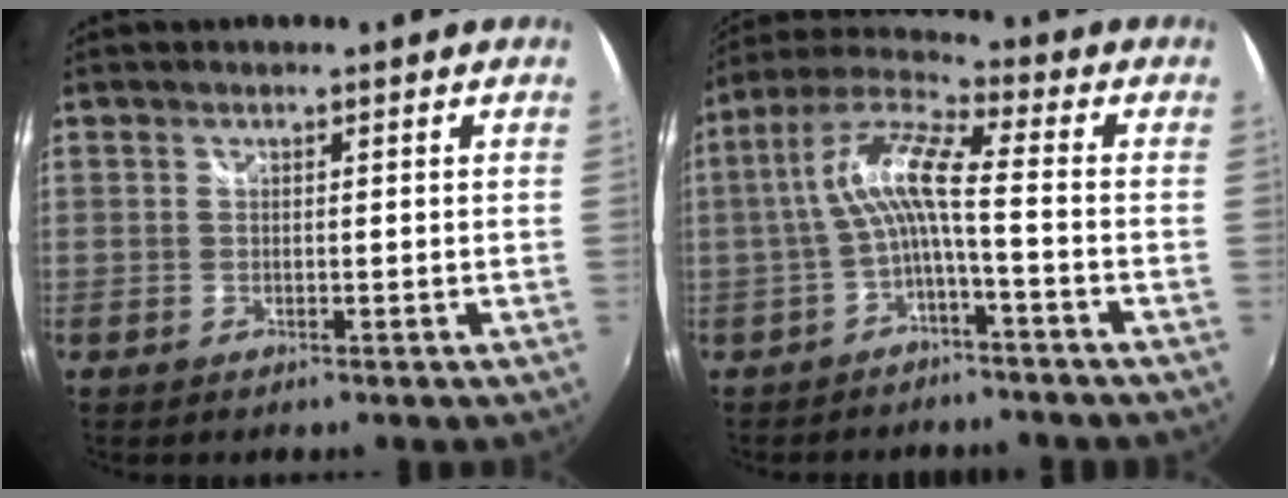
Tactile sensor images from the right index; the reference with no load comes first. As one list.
[{"total": 9.0, "force": [-1.6, 1.0, 8.8], "torque": [-0.192, 0.019, -0.031]}]